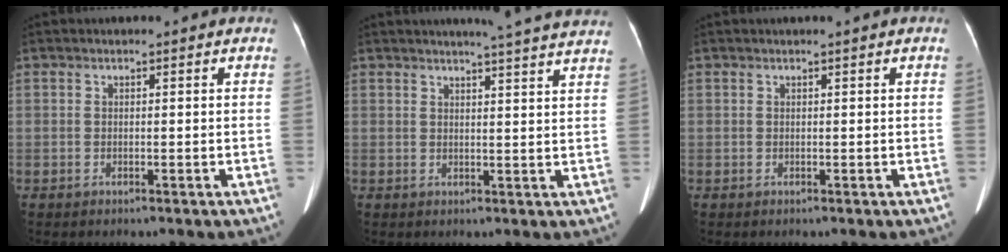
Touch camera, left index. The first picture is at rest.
{"total": 13.4, "force": [12.3, -0.3, 5.2], "torque": [-0.070, -0.023, 0.129]}
{"total": 0.0}